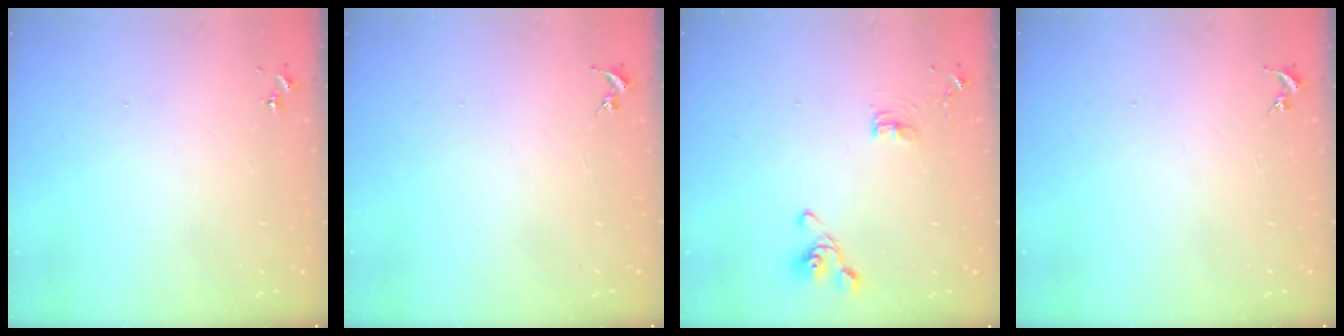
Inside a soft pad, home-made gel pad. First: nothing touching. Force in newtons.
{"total": 0.0}
{"total": 9.9, "press": 9.7, "slide": 1.9}
{"total": 0.0}